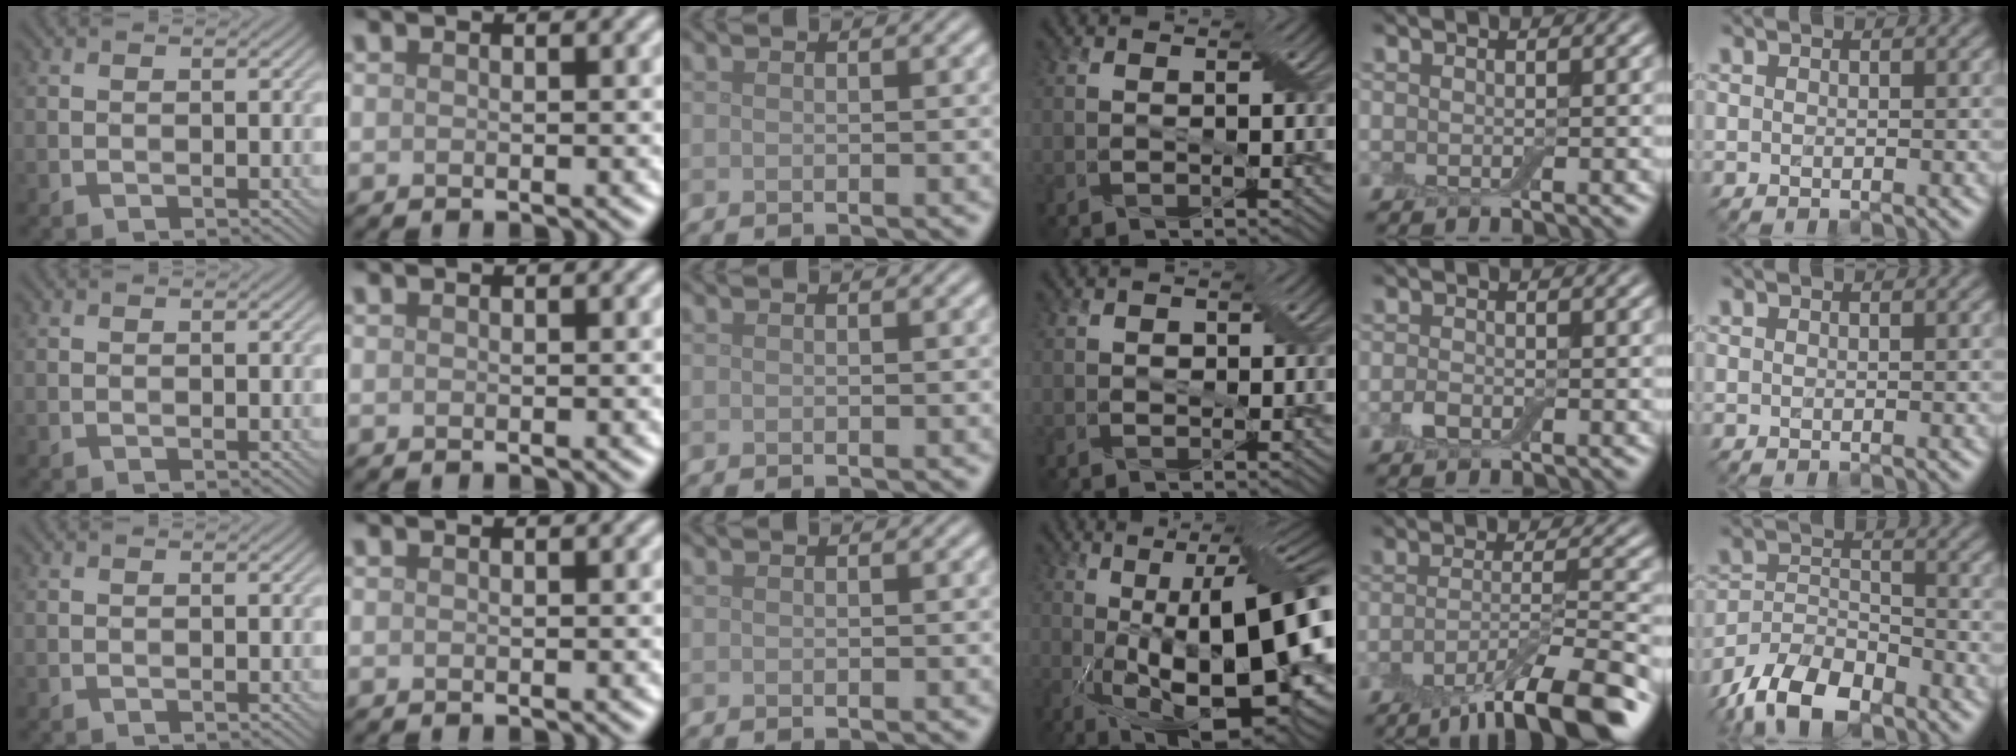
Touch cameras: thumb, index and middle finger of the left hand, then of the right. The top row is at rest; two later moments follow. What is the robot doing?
{"motion": "insert", "object": "drawer"}